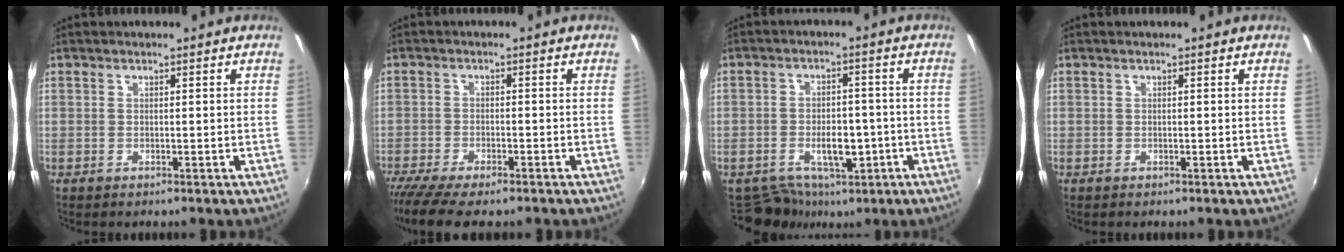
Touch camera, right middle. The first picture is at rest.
{"total": 8.8, "force": [-7.1, 1.8, 4.8], "torque": [-0.116, -0.039, -0.124]}
{"total": 8.2, "force": [-4.4, 5.8, 3.8], "torque": [-0.077, 0.018, -0.050]}
{"total": 0.0}